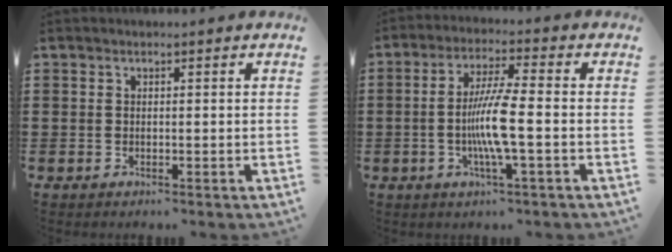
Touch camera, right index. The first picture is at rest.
{"total": 7.8, "force": [-1.6, 0.6, 7.7], "torque": [-0.152, -0.011, -0.037]}